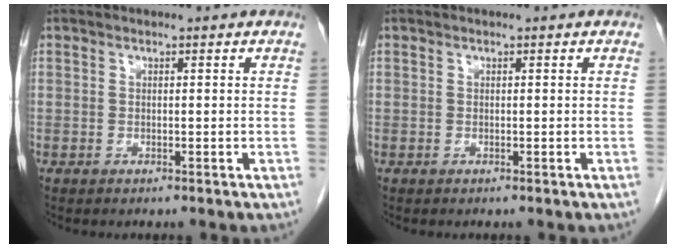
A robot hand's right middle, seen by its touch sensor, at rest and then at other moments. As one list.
[{"total": 0.0}]